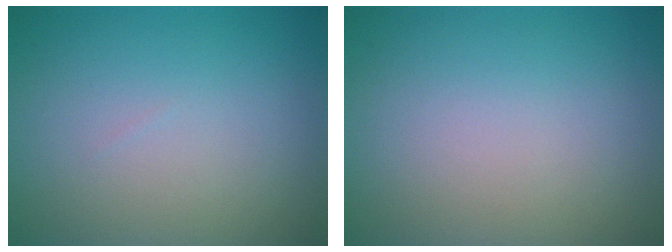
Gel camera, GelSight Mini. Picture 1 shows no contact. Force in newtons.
{"total": 0.0}